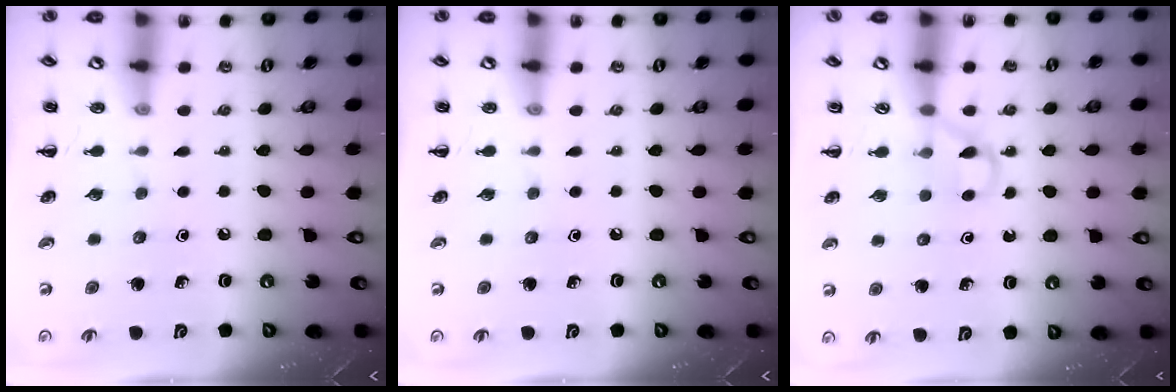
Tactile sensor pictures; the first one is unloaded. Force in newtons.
{"total": 0.0}
{"total": 3.0, "press": 2.8, "slide": 1.1}